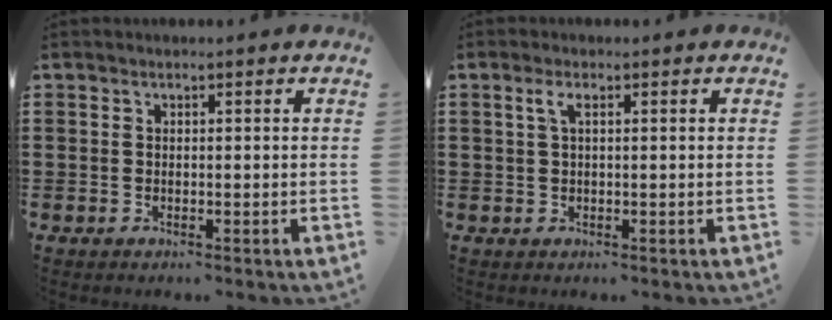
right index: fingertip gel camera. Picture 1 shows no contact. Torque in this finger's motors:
{"motor_torque": [0.30, -0.24, 0.09, 0.06]}